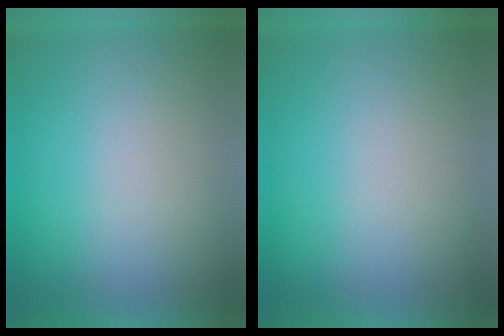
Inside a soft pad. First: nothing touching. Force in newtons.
{"total": 0.0}